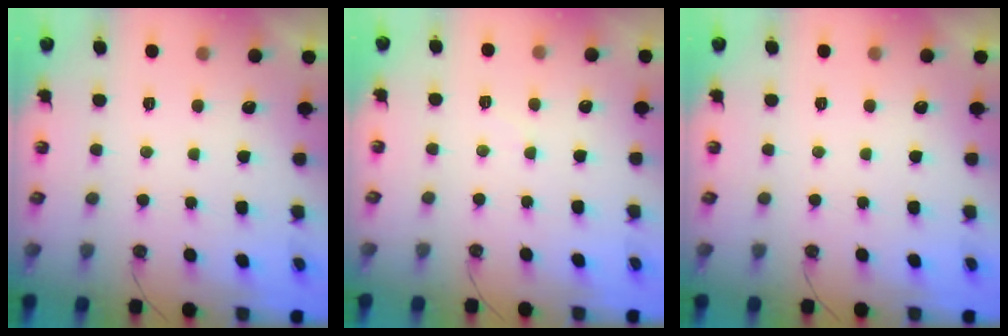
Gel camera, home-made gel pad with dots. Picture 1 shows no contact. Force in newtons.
{"total": 4.1, "press": 4.1, "slide": 0.6}
{"total": 0.0}